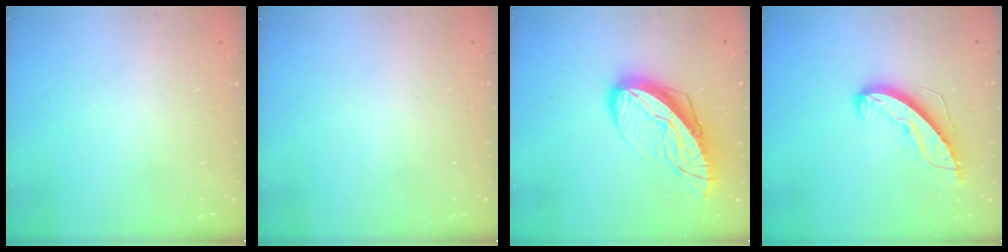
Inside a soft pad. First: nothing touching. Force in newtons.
{"total": 0.0}
{"total": 11.6, "press": 11.5, "slide": 1.4}
{"total": 9.1, "press": 9.1, "slide": 0.4}